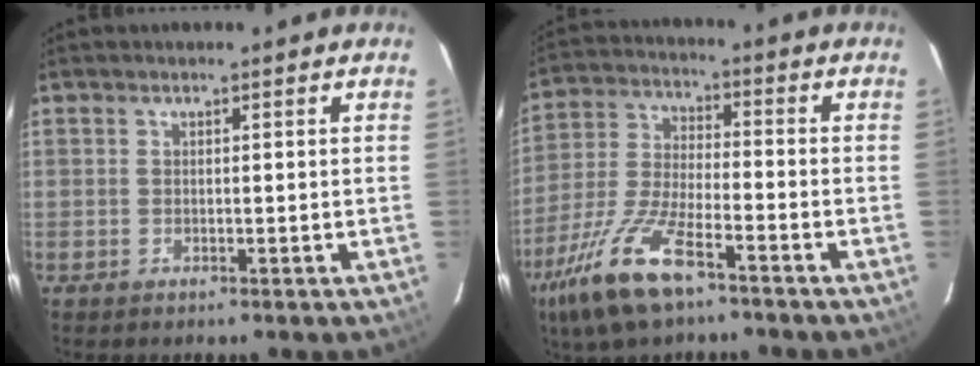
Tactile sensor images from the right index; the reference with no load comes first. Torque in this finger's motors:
{"motor_torque": [1.61, -0.54, 0.81, 0.20]}